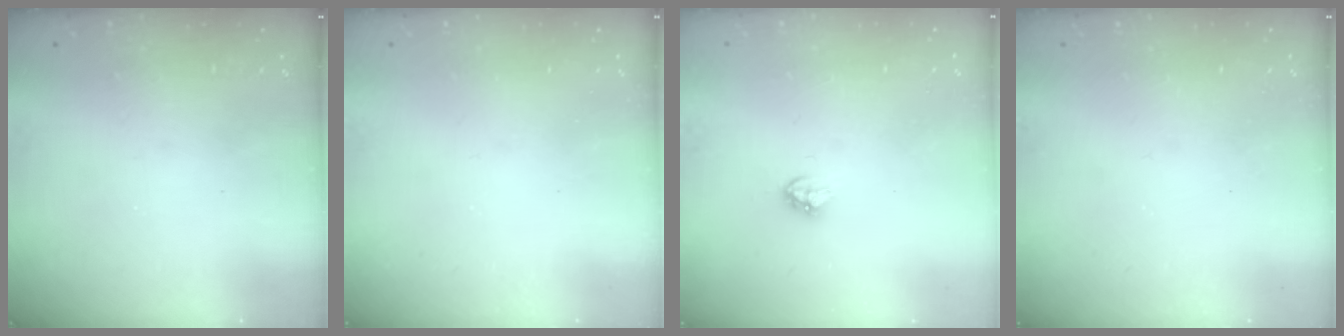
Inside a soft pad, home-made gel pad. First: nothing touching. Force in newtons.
{"total": 0.0}
{"total": 3.5, "press": 3.5, "slide": 0.2}
{"total": 0.0}